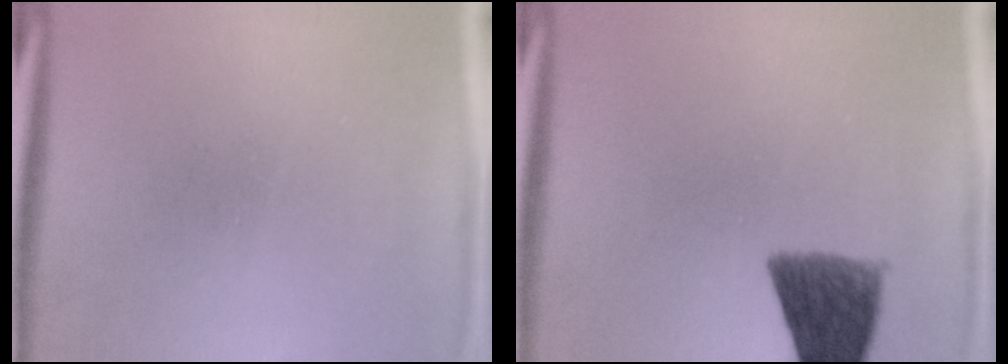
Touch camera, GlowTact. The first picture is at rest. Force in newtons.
{"total": 9.1}